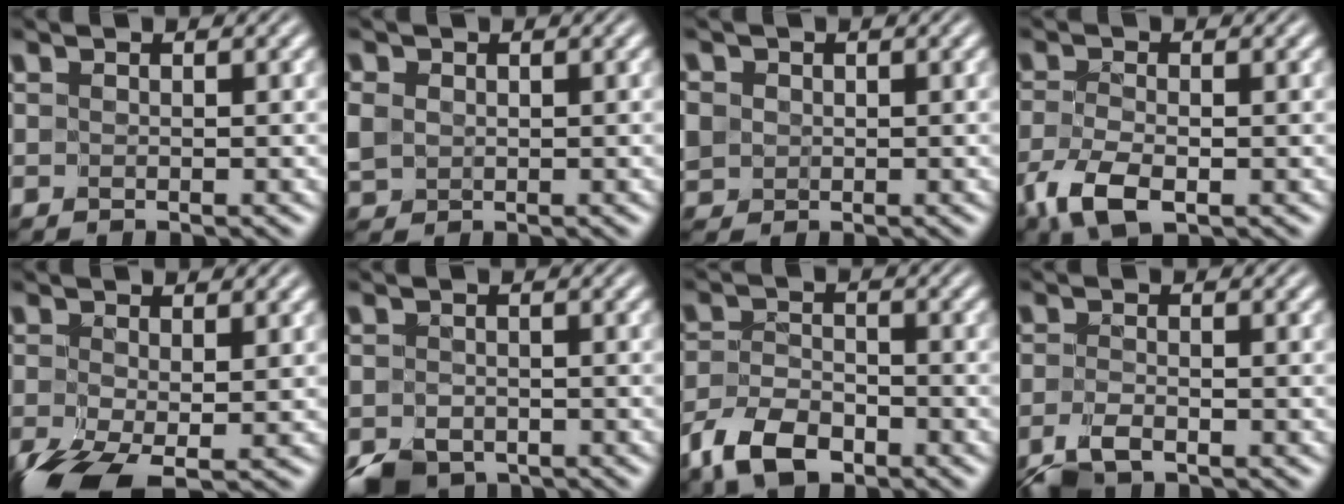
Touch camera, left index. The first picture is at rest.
{"total": 2.2, "force": [0.1, 2.0, 0.9], "torque": [-0.034, 0.002, 0.002]}
{"total": 3.5, "force": [0.5, 3.3, 1.2], "torque": [-0.042, 0.017, 0.000]}
{"total": 4.1, "force": [-2.1, 1.9, 3.0], "torque": [-0.076, -0.008, -0.044]}
{"total": 5.9, "force": [-2.4, 3.0, 4.5], "torque": [-0.105, -0.020, -0.042]}
{"total": 3.1, "force": [-2.3, 1.7, 1.0], "torque": [-0.015, -0.008, -0.043]}
{"total": 4.9, "force": [-3.5, 2.3, 2.4], "torque": [-0.047, -0.001, -0.074]}
{"total": 2.9, "force": [-2.1, 0.9, 1.8], "torque": [-0.042, -0.007, -0.046]}